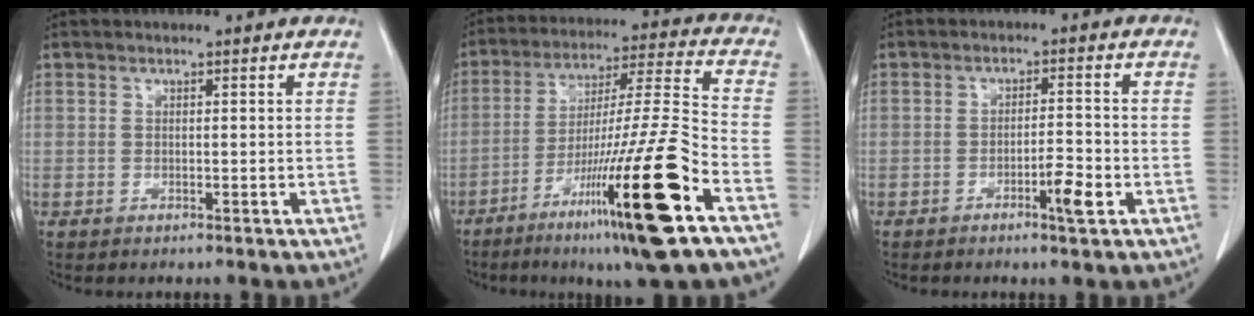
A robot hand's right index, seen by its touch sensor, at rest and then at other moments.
{"total": 21.4, "force": [-10.6, -0.4, 18.6], "torque": [-0.300, -0.035, -0.181]}
{"total": 4.2, "force": [-2.1, 0.4, 3.6], "torque": [-0.057, 0.000, -0.034]}